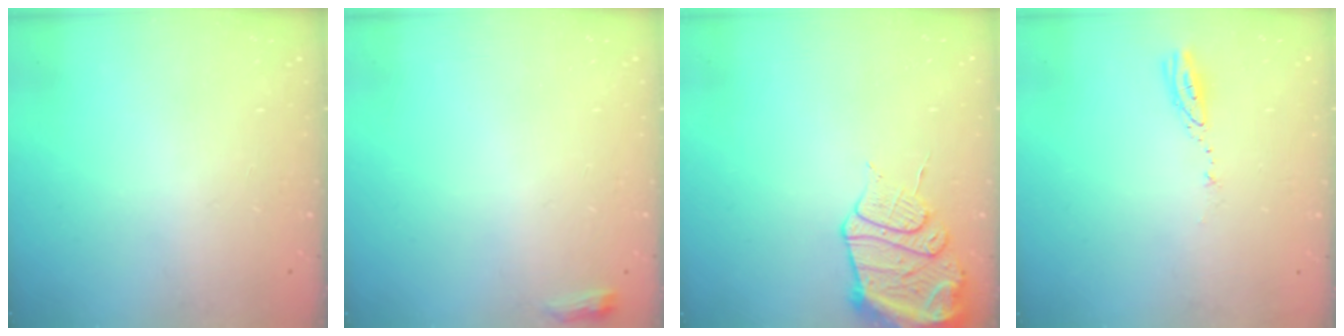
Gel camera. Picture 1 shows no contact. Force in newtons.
{"total": 4.7, "press": 4.6, "slide": 0.8}
{"total": 13.1, "press": 13.0, "slide": 1.6}
{"total": 3.6, "press": 3.6, "slide": 0.2}